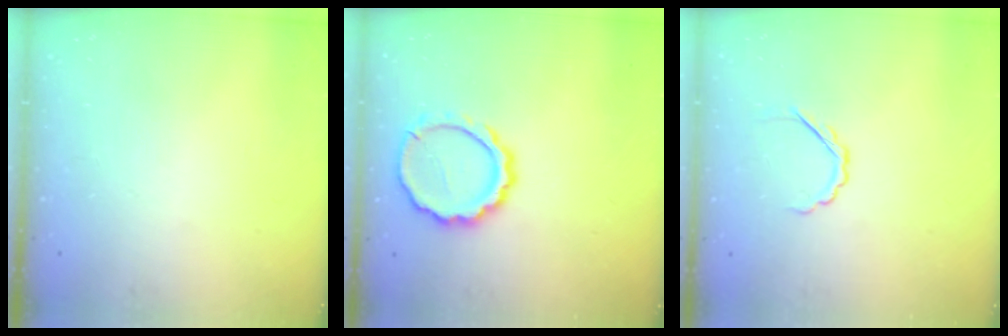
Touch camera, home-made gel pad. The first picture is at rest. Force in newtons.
{"total": 12.2, "press": 12.1, "slide": 1.8}
{"total": 3.5, "press": 3.4, "slide": 0.8}